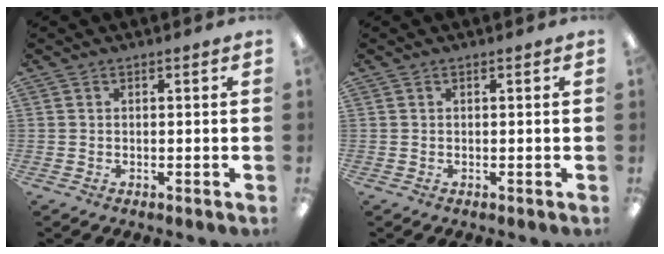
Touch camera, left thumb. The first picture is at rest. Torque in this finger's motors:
{"motor_torque": [0.00, 0.00, 0.03, -0.07, 0.00]}